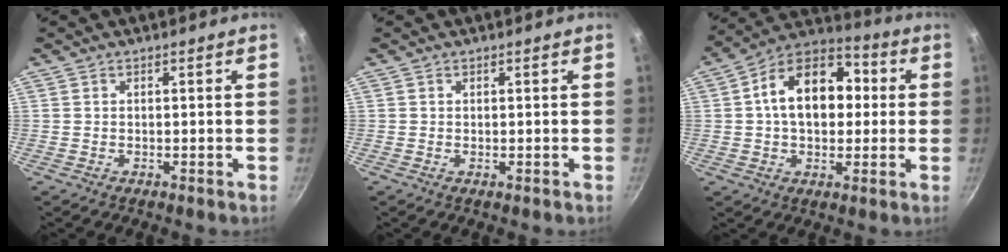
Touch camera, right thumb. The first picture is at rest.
{"total": 0.0}
{"total": 16.8, "force": [2.1, 10.9, 12.5], "torque": [-0.167, 0.029, 0.022]}